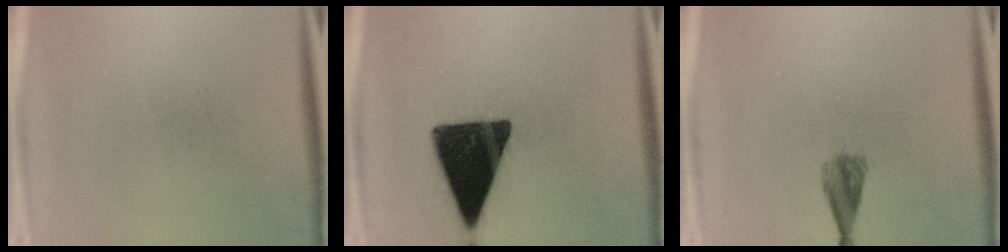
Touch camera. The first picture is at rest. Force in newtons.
{"total": 16.3}
{"total": 2.5}